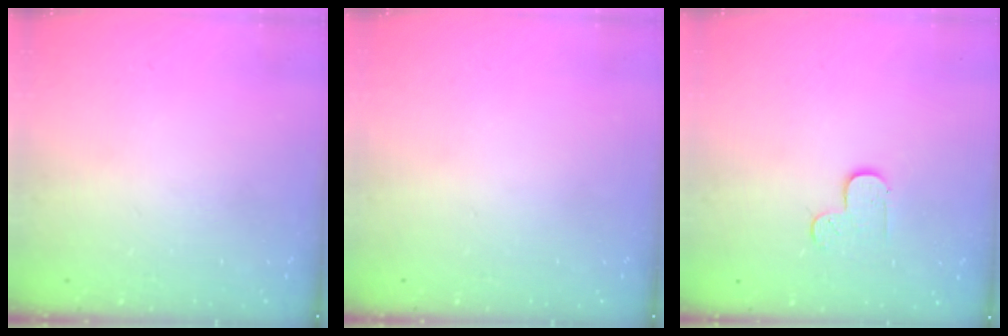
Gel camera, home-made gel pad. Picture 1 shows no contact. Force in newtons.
{"total": 0.0}
{"total": 4.3, "press": 4.3, "slide": 0.4}